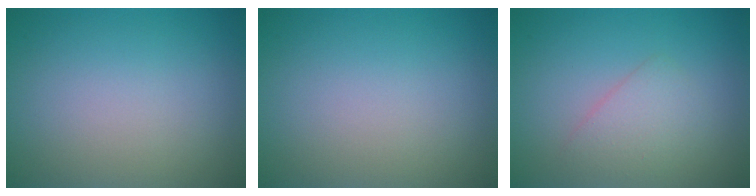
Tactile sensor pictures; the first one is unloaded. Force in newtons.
{"total": 0.0}
{"total": 2.2, "press": 2.2, "slide": 0.1}